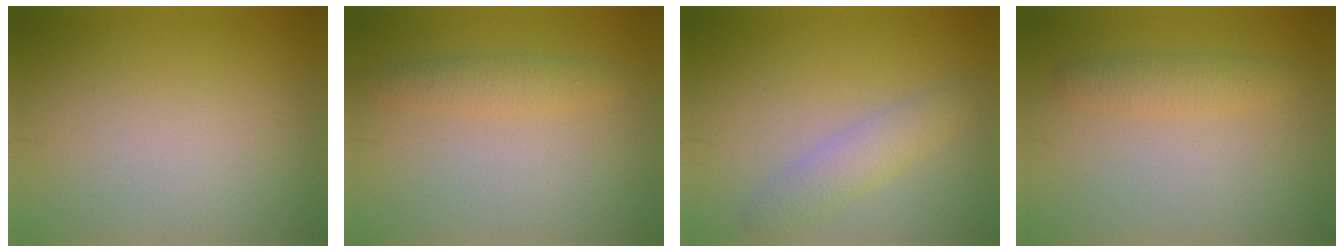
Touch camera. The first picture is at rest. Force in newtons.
{"total": 2.2, "press": 2.2, "slide": 0.2}
{"total": 2.7, "press": 2.7, "slide": 0.1}
{"total": 2.2, "press": 2.2, "slide": 0.2}